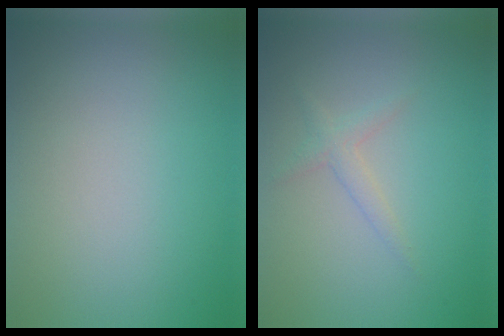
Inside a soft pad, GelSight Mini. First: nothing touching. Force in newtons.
{"total": 1.4, "press": 1.4, "slide": 0.1}